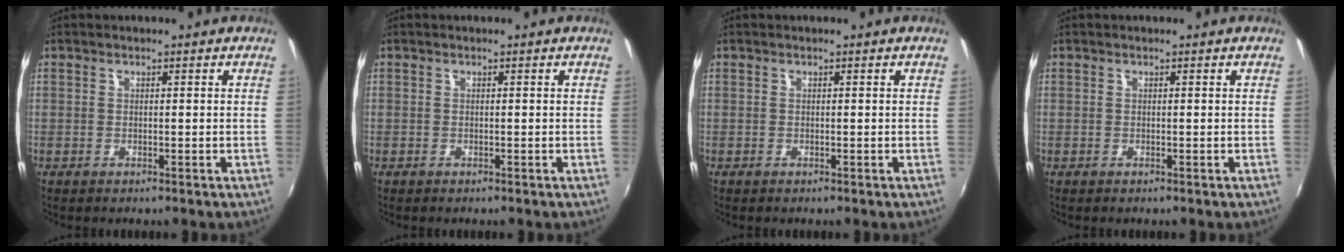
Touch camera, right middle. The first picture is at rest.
{"total": 0.0}
{"total": 0.0}
{"total": 0.0}